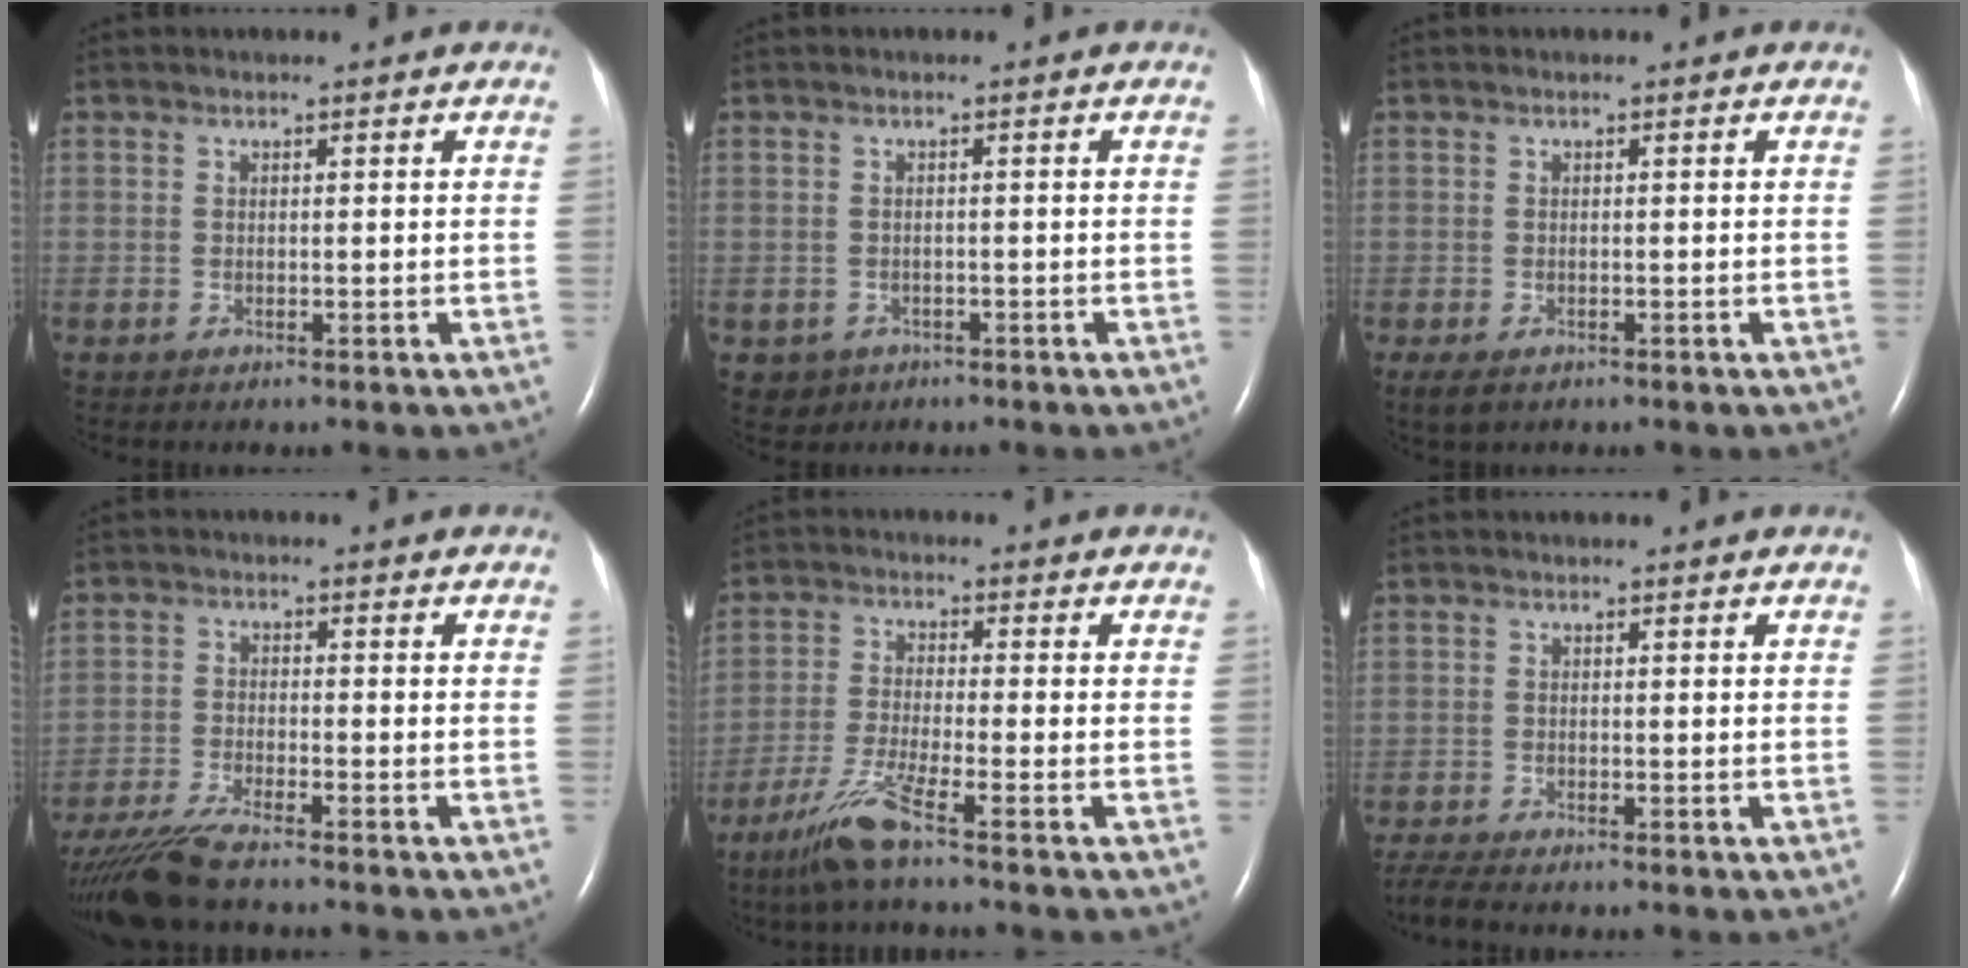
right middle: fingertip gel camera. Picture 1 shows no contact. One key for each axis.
{"total": 2.3, "fx": -1.1, "fy": 2.0, "fz": 0.1, "tx": -0.002, "ty": 0.008, "tz": -0.009}
{"total": 3.1, "fx": -1.9, "fy": 1.7, "fz": 1.7, "tx": -0.033, "ty": -0.008, "tz": -0.025}
{"total": 8.7, "fx": -7.5, "fy": 0.3, "fz": 4.3, "tx": -0.086, "ty": -0.025, "tz": -0.135}
{"total": 6.8, "fx": -4.7, "fy": -0.7, "fz": 4.8, "tx": -0.105, "ty": -0.025, "tz": -0.100}
{"total": 3.1, "fx": -2.8, "fy": -0.5, "fz": 1.2, "tx": -0.031, "ty": -0.011, "tz": -0.055}